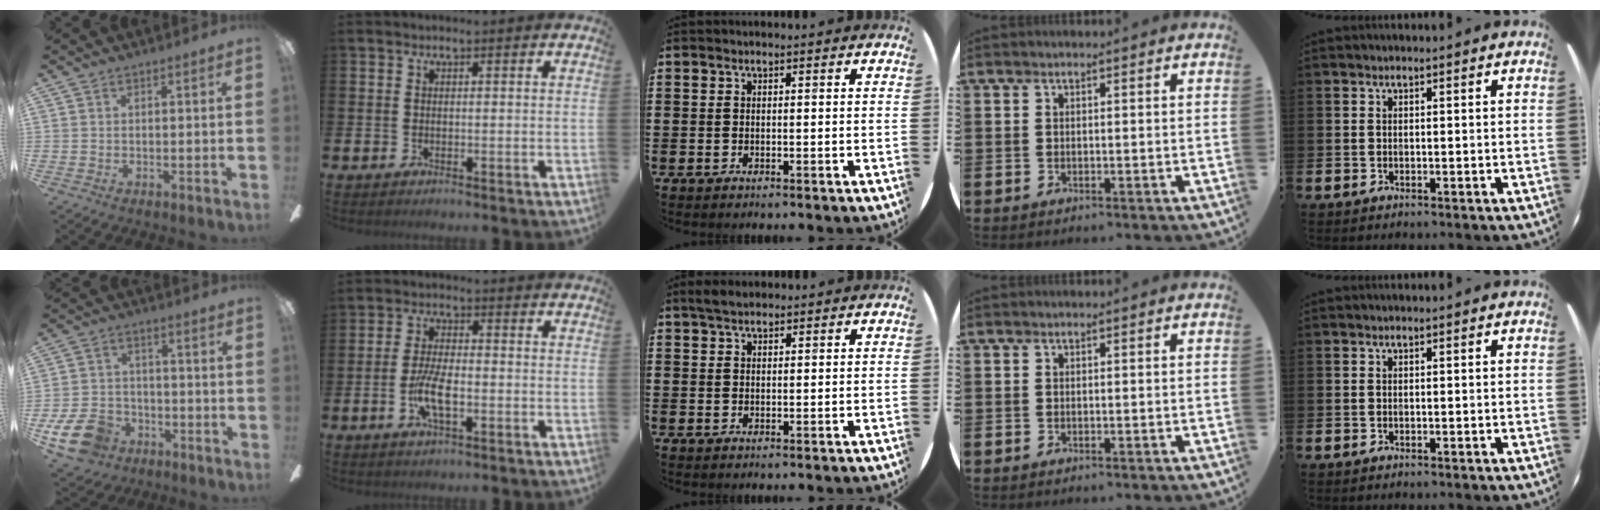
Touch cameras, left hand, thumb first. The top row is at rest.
{"thumb": {"total": 11.9, "force": [-6.5, 8.0, 5.9], "torque": [-0.136, 0.040, -0.117]}, "index": {"total": 5.4, "force": [-1.5, 1.8, 4.8], "torque": [-0.091, 0.000, -0.031]}, "middle": {"total": 2.0, "force": [1.7, 0.6, 0.7], "torque": [-0.009, 0.003, 0.031]}}